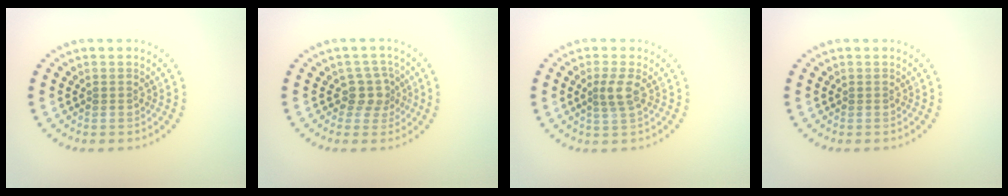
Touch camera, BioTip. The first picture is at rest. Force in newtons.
{"total": 2.4, "press": 1.9, "slide": 1.5}
{"total": 2.1, "press": 1.7, "slide": 1.1}
{"total": 0.0}